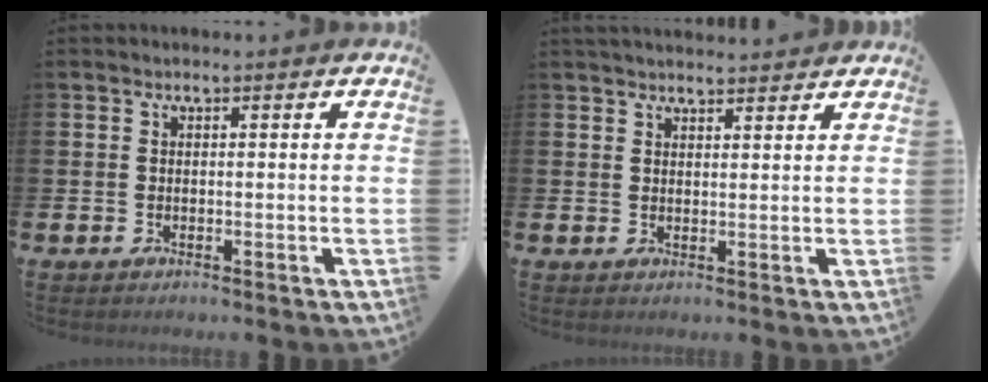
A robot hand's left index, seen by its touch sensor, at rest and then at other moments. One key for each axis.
{"total": 2.6, "fx": 2.6, "fy": 0.2, "fz": 0.2, "tx": -0.004, "ty": -0.011, "tz": 0.046}